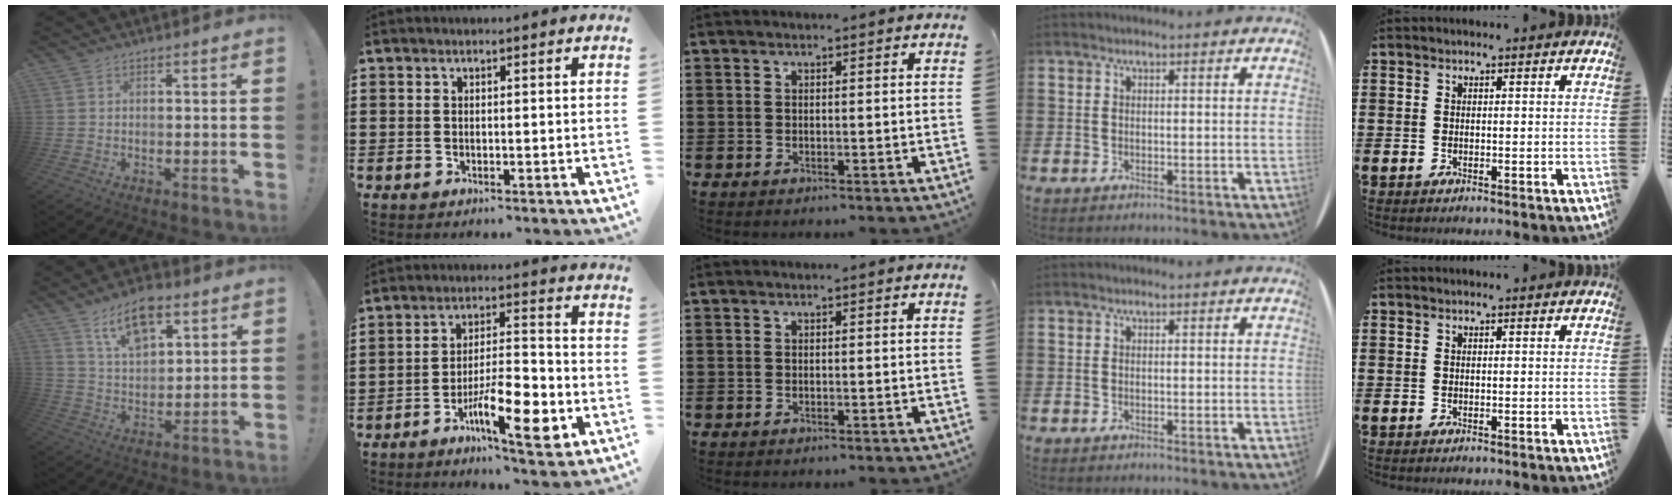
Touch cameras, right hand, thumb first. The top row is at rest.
{"thumb": {"total": 12.5, "force": [7.7, 6.5, 7.4], "torque": [-0.124, -0.030, 0.139]}, "index": {"total": 10.9, "force": [-4.9, 3.4, 9.2], "torque": [-0.162, 0.011, -0.083]}}